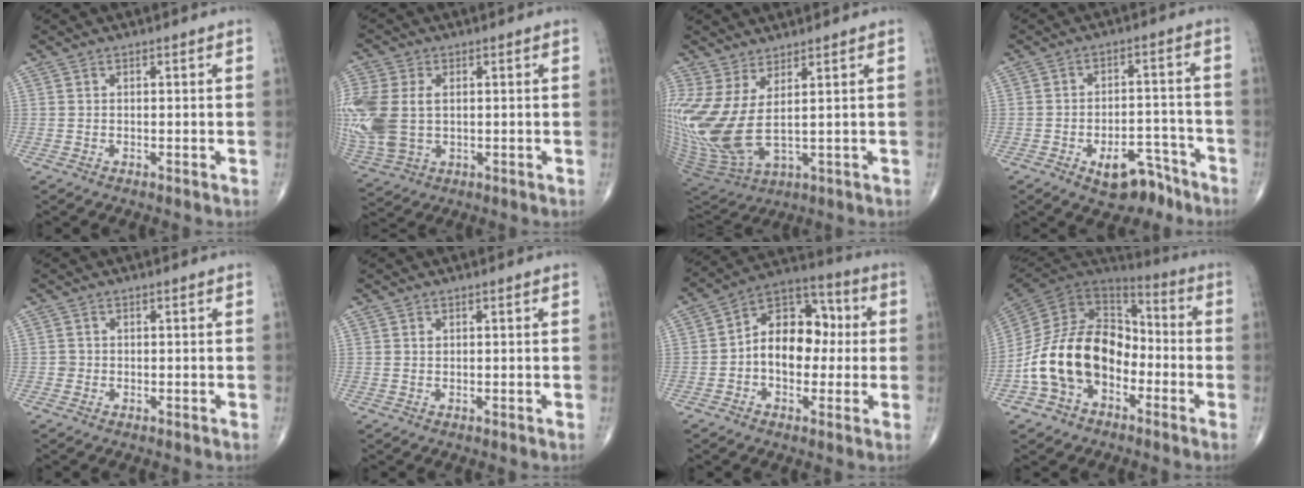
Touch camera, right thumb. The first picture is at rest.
{"total": 15.6, "force": [0.6, 10.5, 11.5], "torque": [-0.316, -0.001, 0.026]}
{"total": 14.9, "force": [2.8, 5.8, 13.4], "torque": [-0.324, -0.036, 0.075]}
{"total": 9.1, "force": [-5.8, 4.8, 5.1], "torque": [-0.047, 0.048, -0.081]}
{"total": 0.9, "force": [-0.2, 0.8, 0.1], "torque": [0.001, 0.004, -0.004]}
{"total": 0.6, "force": [0.2, 0.5, 0.4], "torque": [-0.008, 0.000, 0.006]}
{"total": 13.6, "force": [-0.1, 9.2, 9.9], "torque": [-0.122, 0.041, -0.012]}
{"total": 19.0, "force": [-5.5, 13.3, 12.4], "torque": [-0.209, 0.066, -0.104]}